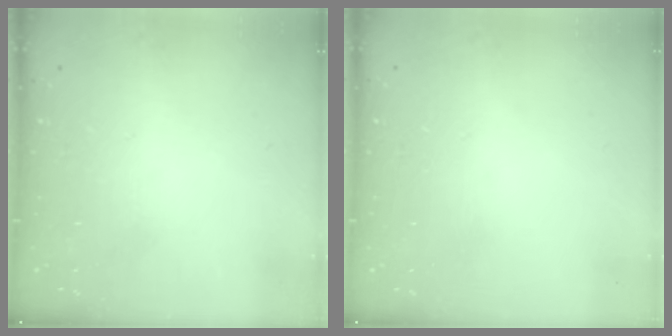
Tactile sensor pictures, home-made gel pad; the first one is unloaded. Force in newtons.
{"total": 0.8, "press": 0.8, "slide": 0.1}